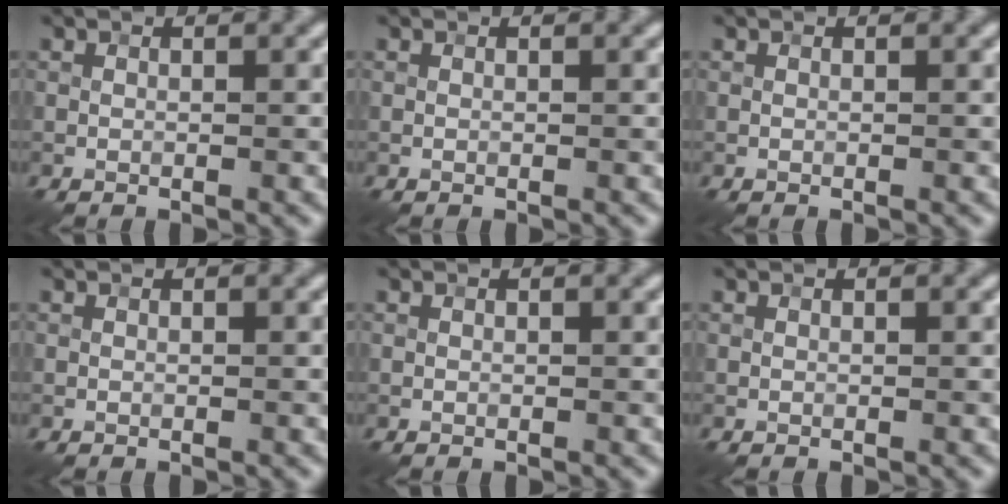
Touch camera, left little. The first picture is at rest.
{"total": 0.0}
{"total": 0.0}
{"total": 0.0}
{"total": 0.0}
{"total": 0.0}